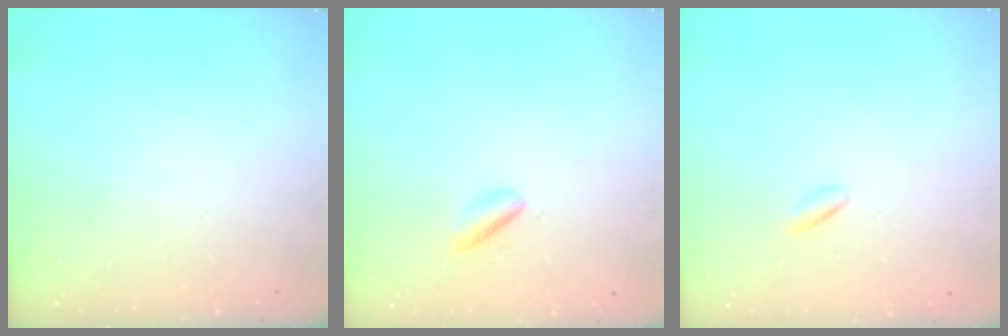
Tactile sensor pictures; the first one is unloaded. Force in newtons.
{"total": 1.8, "press": 1.7, "slide": 0.5}
{"total": 0.9, "press": 0.7, "slide": 0.5}